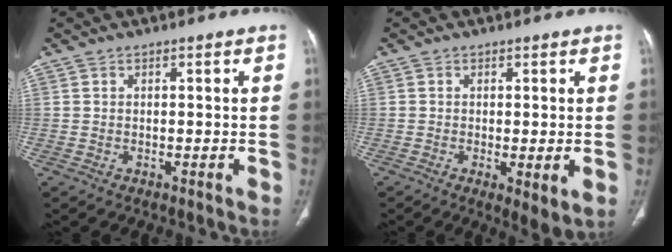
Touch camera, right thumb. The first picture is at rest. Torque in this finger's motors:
{"motor_torque": [0.17, 0.13, 0.14, -0.32, 0.02]}